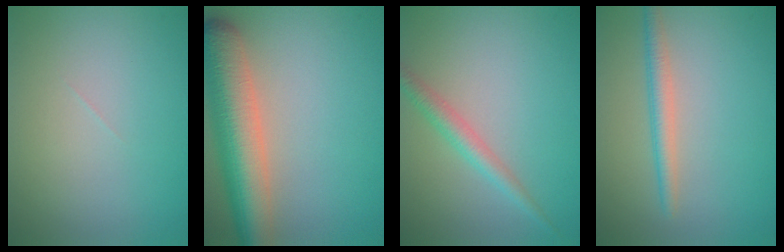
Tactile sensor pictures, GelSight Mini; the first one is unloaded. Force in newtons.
{"total": 8.2, "press": 8.2, "slide": 0.3}
{"total": 2.3, "press": 2.3, "slide": 0.1}
{"total": 2.3, "press": 2.3, "slide": 0.1}